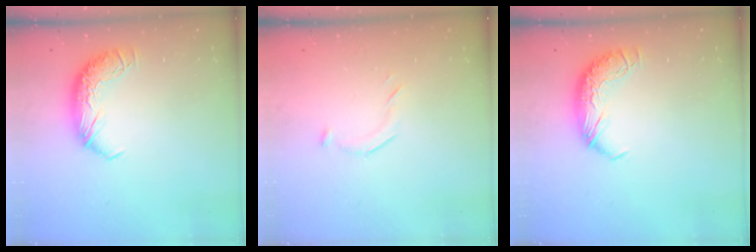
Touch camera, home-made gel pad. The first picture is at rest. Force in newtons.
{"total": 7.7, "press": 7.6, "slide": 0.7}
{"total": 0.0}